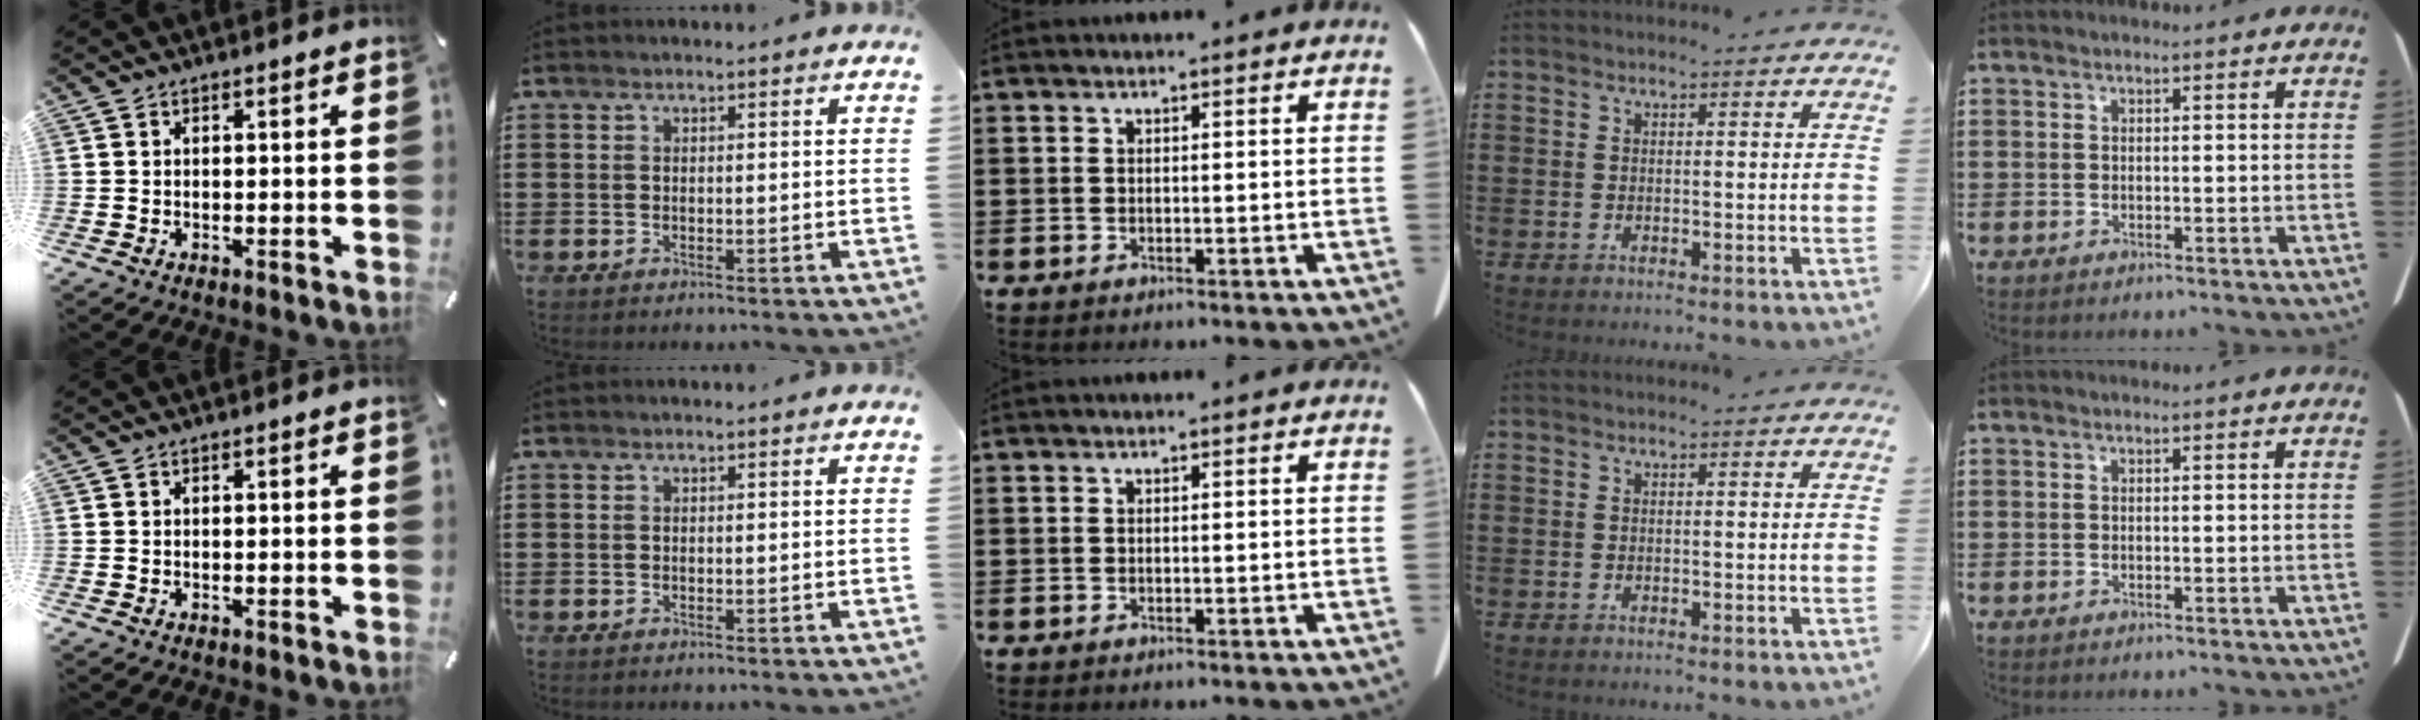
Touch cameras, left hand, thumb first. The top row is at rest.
{}